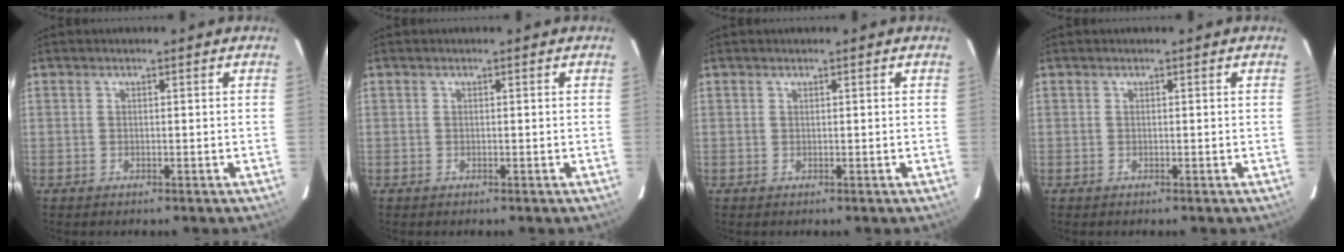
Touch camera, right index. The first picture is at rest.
{"total": 0.0}
{"total": 0.0}
{"total": 0.0}